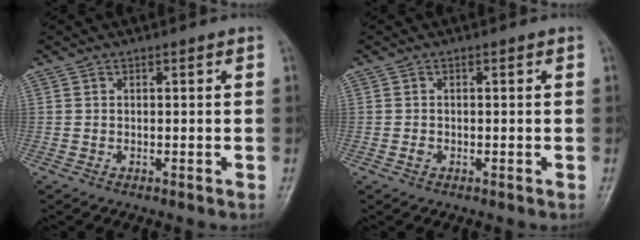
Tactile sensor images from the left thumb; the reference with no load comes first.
{"total": 0.9, "force": [-0.3, 0.7, 0.4], "torque": [-0.006, 0.002, -0.005]}